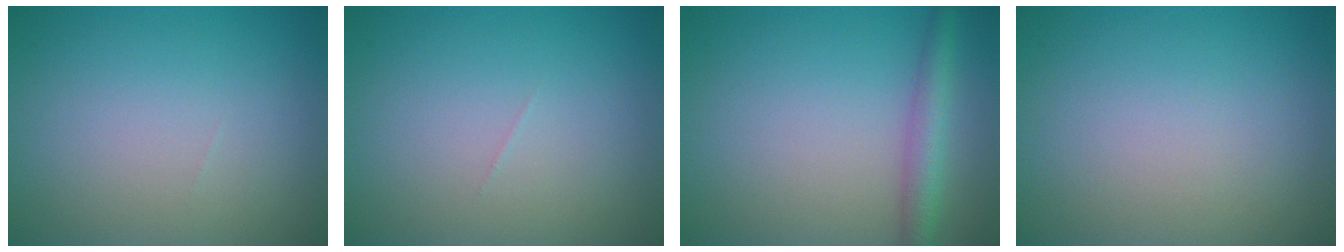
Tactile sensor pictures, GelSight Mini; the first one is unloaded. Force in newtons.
{"total": 0.0}
{"total": 3.0, "press": 3.0, "slide": 0.1}
{"total": 0.0}